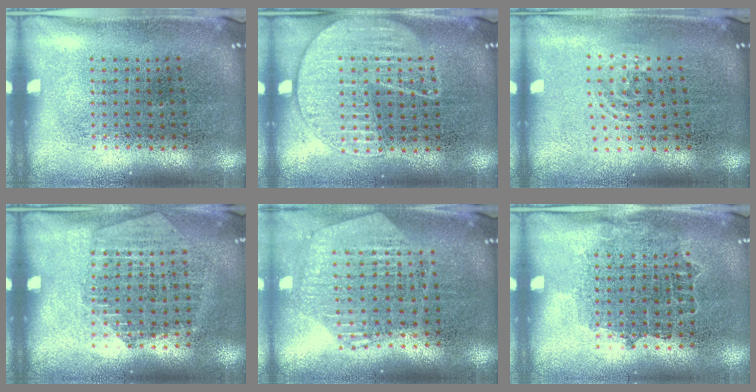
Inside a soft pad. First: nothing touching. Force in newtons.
{"total": 1.6, "press": 1.5, "slide": 0.5}
{"total": 0.8, "press": 0.6, "slide": 0.6}
{"total": 1.4, "press": 1.3, "slide": 0.4}
{"total": 1.1, "press": 1.1, "slide": 0.3}
{"total": 0.8, "press": 0.8, "slide": 0.3}